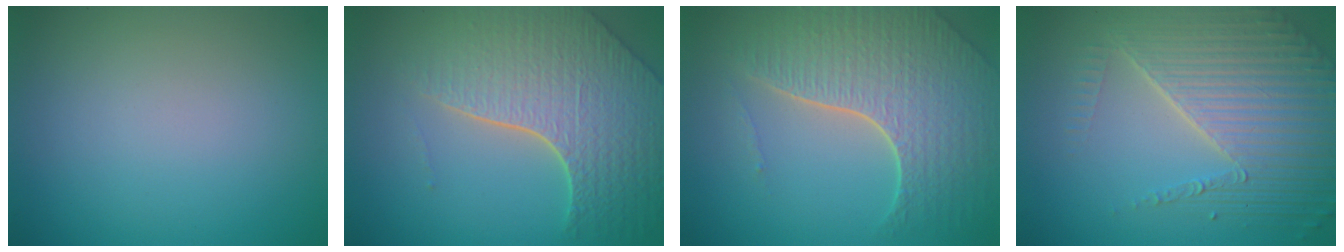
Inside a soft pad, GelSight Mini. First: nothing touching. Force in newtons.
{"total": 8.0, "press": 5.7, "slide": 5.7}
{"total": 7.3, "press": 5.2, "slide": 5.1}
{"total": 7.5, "press": 5.3, "slide": 5.2}